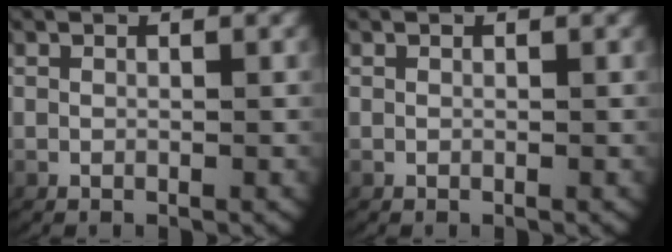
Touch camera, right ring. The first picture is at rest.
{"total": 0.0}